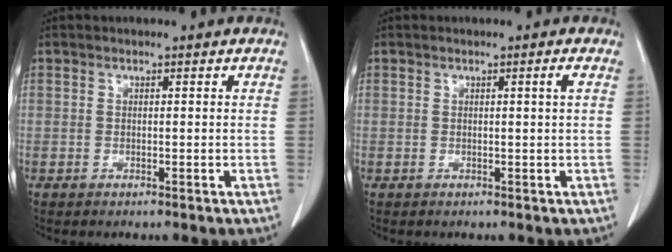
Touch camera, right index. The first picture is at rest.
{"total": 0.9, "force": [0.2, -0.4, 0.8], "torque": [-0.013, -0.002, 0.006]}